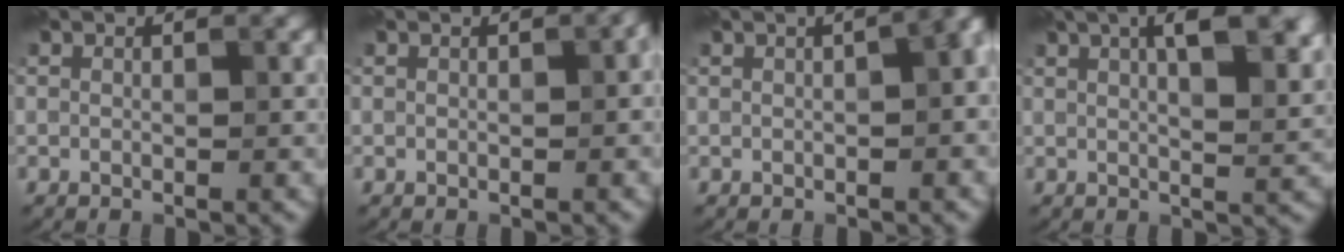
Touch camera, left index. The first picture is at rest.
{"total": 0.8, "force": [0.0, 0.3, 0.7], "torque": [-0.010, 0.002, 0.004]}
{"total": 6.6, "force": [0.9, 3.0, 5.9], "torque": [-0.021, 0.026, 0.000]}
{"total": 10.5, "force": [4.3, 4.3, 8.6], "torque": [-0.090, 0.036, 0.046]}